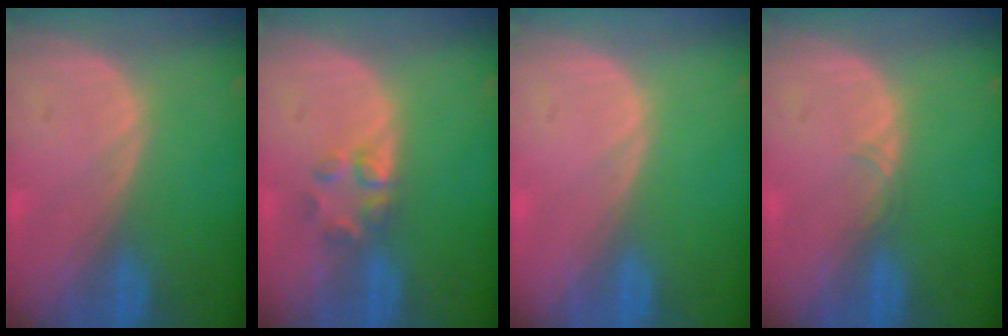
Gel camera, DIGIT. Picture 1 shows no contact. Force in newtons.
{"total": 2.9, "press": 2.9, "slide": 0.3}
{"total": 0.0}
{"total": 0.9, "press": 0.8, "slide": 0.2}